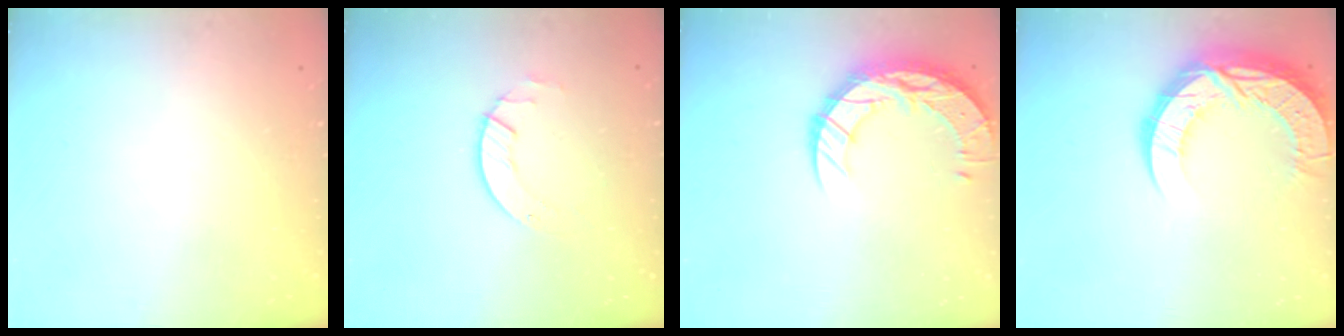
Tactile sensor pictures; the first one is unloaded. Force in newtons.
{"total": 2.6, "press": 2.6, "slide": 0.3}
{"total": 16.5, "press": 16.4, "slide": 1.2}
{"total": 16.5, "press": 16.5, "slide": 1.2}